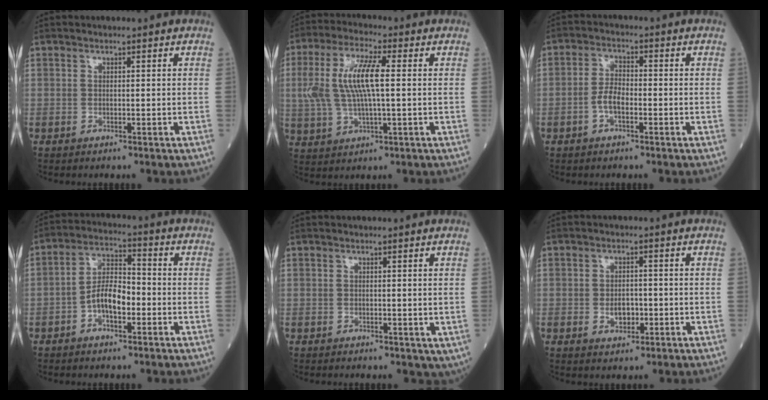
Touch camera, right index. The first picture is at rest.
{"total": 10.2, "force": [1.2, 2.5, 9.8], "torque": [-0.215, 0.014, 0.025]}
{"total": 3.8, "force": [-1.3, 1.5, 3.2], "torque": [-0.065, 0.009, -0.028]}
{"total": 7.0, "force": [-2.2, 3.0, 6.0], "torque": [-0.119, 0.018, -0.043]}
{"total": 1.8, "force": [0.3, 1.3, 1.1], "torque": [-0.010, -0.003, 0.010]}
{"total": 3.2, "force": [-0.8, 2.0, 2.4], "torque": [-0.037, 0.003, -0.007]}